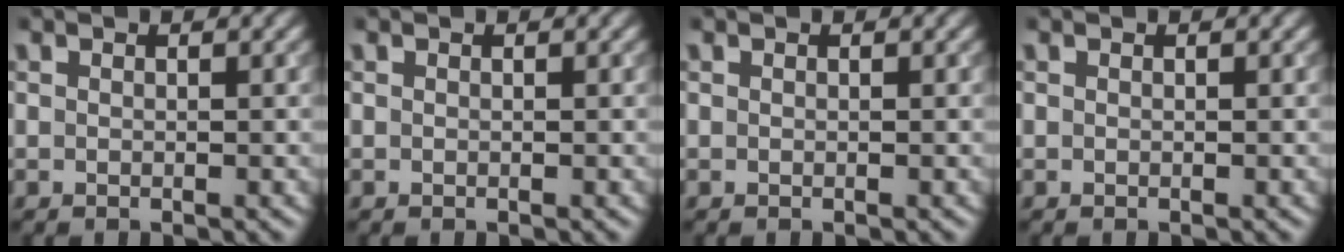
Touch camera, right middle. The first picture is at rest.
{"total": 0.0}
{"total": 0.0}
{"total": 0.0}